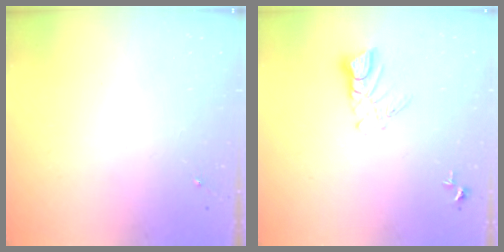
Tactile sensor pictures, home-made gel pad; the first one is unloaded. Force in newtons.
{"total": 6.6, "press": 6.5, "slide": 0.6}